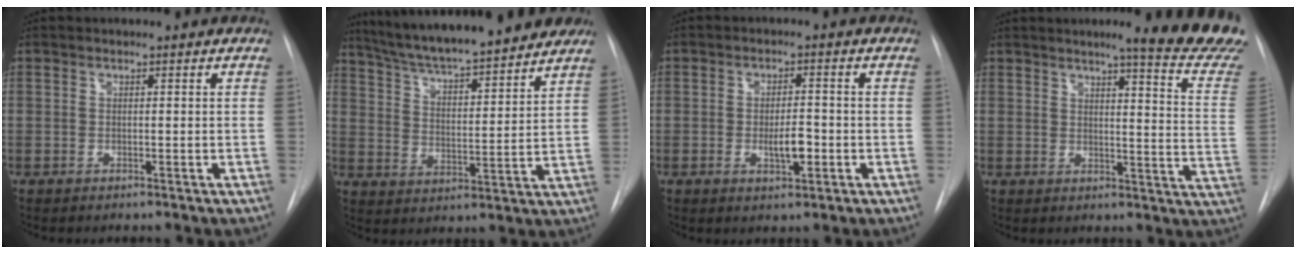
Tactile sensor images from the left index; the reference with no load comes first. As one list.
[{"total": 19.5, "force": [16.8, 2.5, 9.5], "torque": [-0.154, 0.010, 0.252]}, {"total": 4.3, "force": [-2.0, 1.3, 3.6], "torque": [-0.058, -0.005, -0.024]}, {"total": 15.6, "force": [13.2, -0.9, 8.2], "torque": [-0.098, -0.092, 0.140]}]